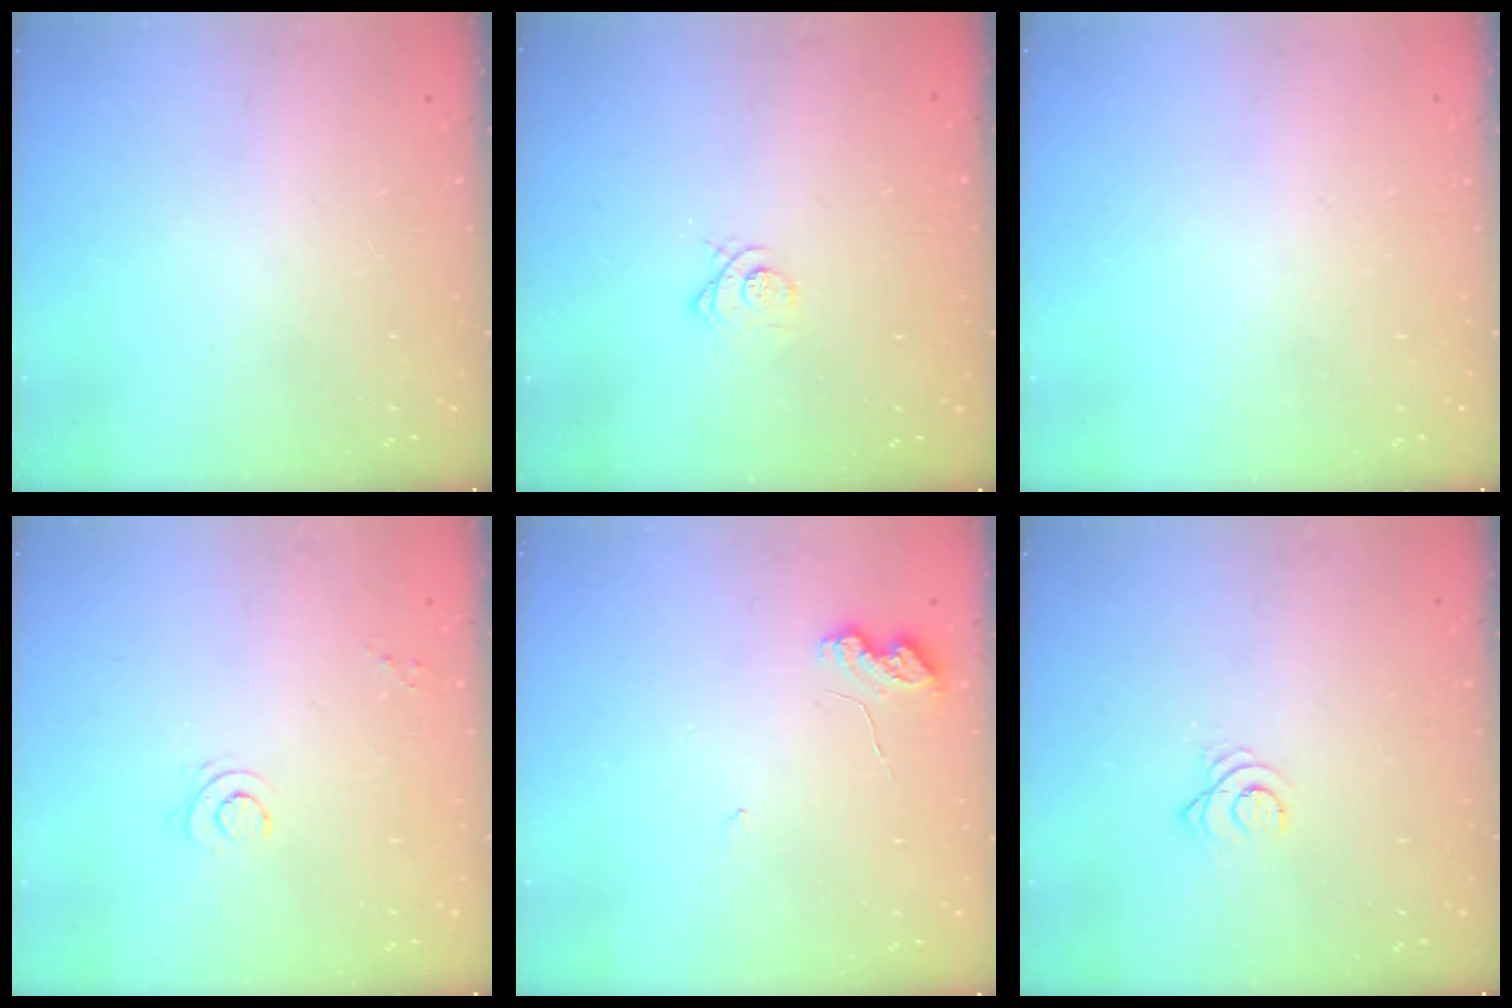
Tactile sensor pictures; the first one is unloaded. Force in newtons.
{"total": 3.7, "press": 3.7, "slide": 0.1}
{"total": 0.0}
{"total": 5.7, "press": 5.7, "slide": 0.8}
{"total": 5.4, "press": 5.4, "slide": 0.9}
{"total": 2.2, "press": 2.2, "slide": 0.3}